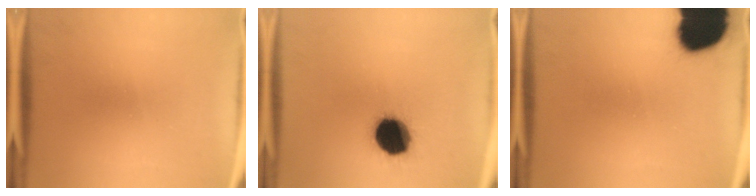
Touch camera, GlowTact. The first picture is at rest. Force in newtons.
{"total": 16.2}
{"total": 17.8}